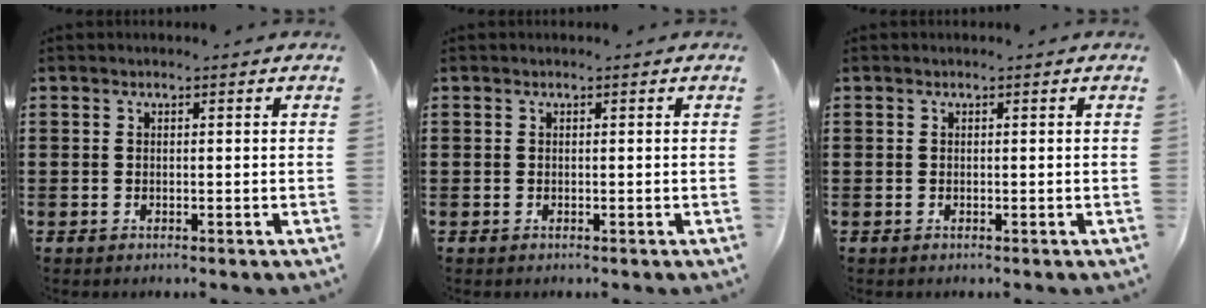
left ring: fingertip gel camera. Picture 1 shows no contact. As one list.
[{"total": 0.0}, {"total": 0.0}]